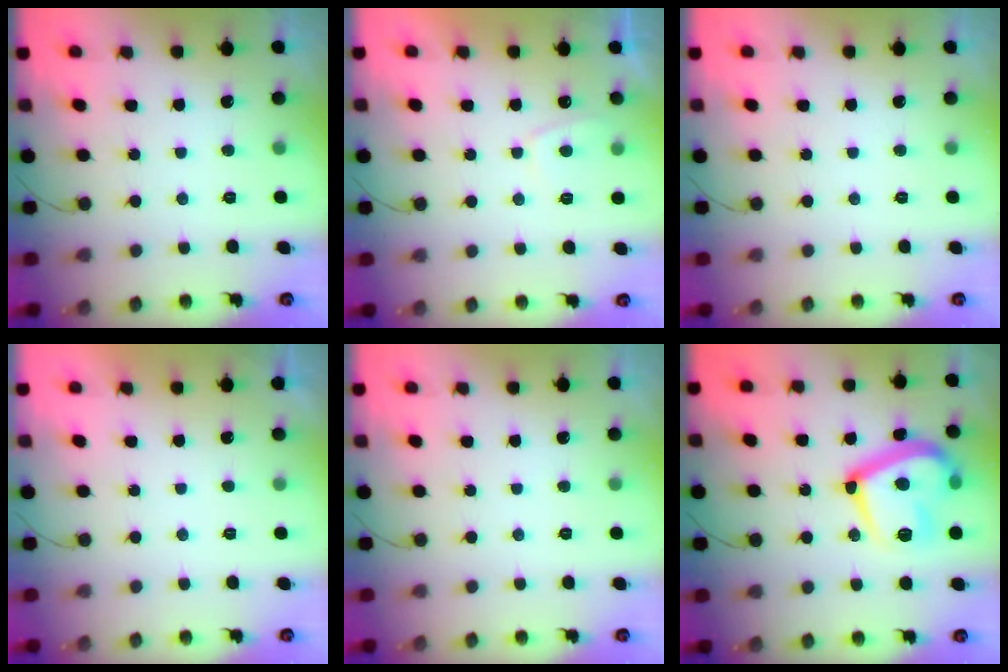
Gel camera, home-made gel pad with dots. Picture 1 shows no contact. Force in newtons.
{"total": 1.9, "press": 1.8, "slide": 0.7}
{"total": 0.0}
{"total": 2.1, "press": 2.1, "slide": 0.4}
{"total": 0.0}
{"total": 18.4, "press": 18.3, "slide": 2.0}